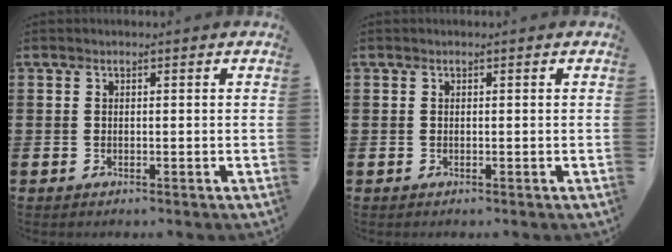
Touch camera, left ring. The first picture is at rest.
{"total": 0.0}